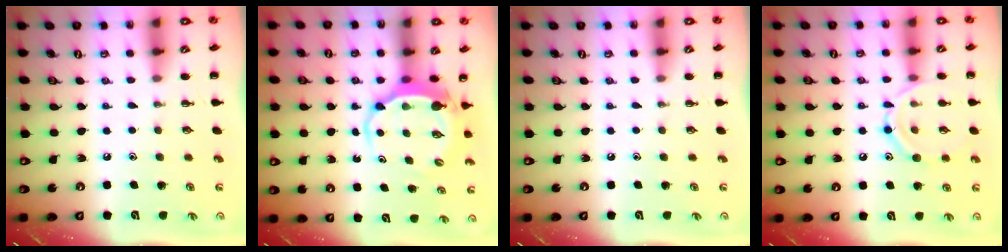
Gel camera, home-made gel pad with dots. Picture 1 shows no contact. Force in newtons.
{"total": 6.4, "press": 6.2, "slide": 1.3}
{"total": 0.0}
{"total": 11.6, "press": 11.5, "slide": 0.7}